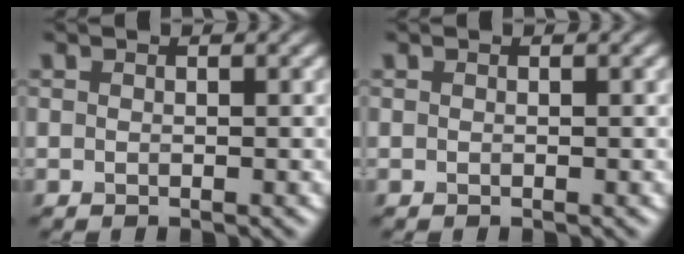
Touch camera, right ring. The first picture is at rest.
{"total": 0.0}